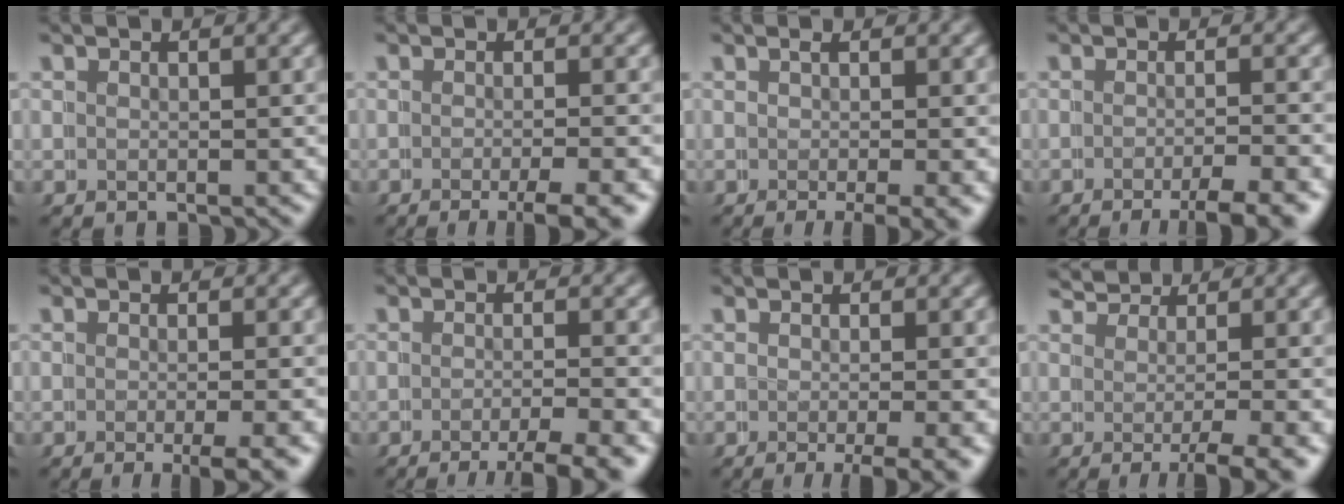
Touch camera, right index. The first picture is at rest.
{"total": 3.6, "force": [-2.1, 0.5, 2.9], "torque": [-0.028, 0.004, -0.039]}
{"total": 2.4, "force": [-1.0, 0.3, 2.2], "torque": [-0.024, 0.000, -0.017]}
{"total": 3.5, "force": [-2.4, 0.3, 2.5], "torque": [-0.031, 0.002, -0.045]}
{"total": 3.3, "force": [-1.8, 0.4, 2.8], "torque": [-0.024, 0.004, -0.031]}
{"total": 4.1, "force": [-2.7, 0.4, 3.0], "torque": [-0.036, -0.002, -0.048]}
{"total": 3.1, "force": [-1.7, 0.4, 2.6], "torque": [-0.030, -0.004, -0.027]}
{"total": 3.7, "force": [1.0, 0.5, 3.5], "torque": [-0.029, 0.010, 0.012]}